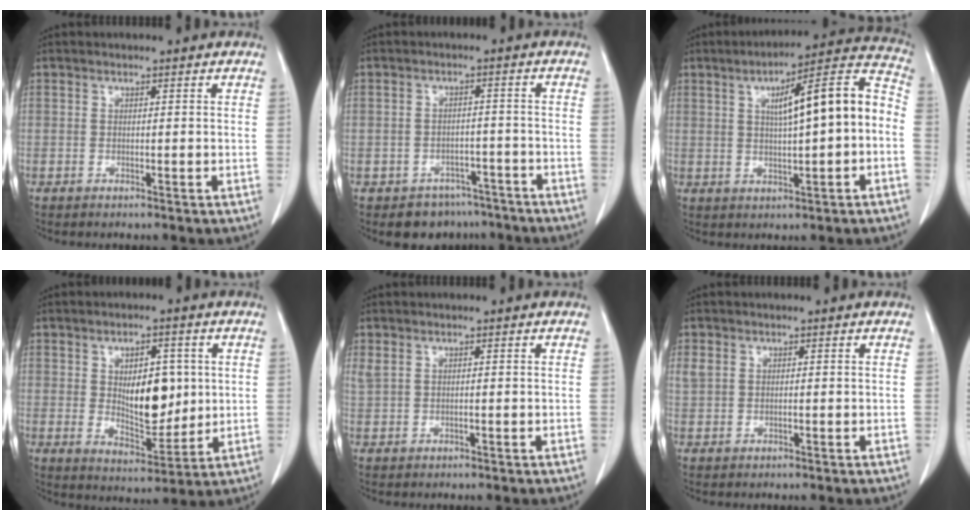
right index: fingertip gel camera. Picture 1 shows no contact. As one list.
[{"total": 6.2, "force": [-4.9, 3.9, 0.1], "torque": [0.017, 0.019, -0.066]}, {"total": 13.3, "force": [0.6, 1.8, 13.2], "torque": [-0.183, 0.041, 0.008]}, {"total": 9.4, "force": [1.3, 4.4, 8.2], "torque": [-0.127, -0.004, 0.033]}, {"total": 1.2, "force": [0.6, 0.6, 0.9], "torque": [-0.033, 0.010, 0.022]}, {"total": 1.5, "force": [0.6, 1.1, 0.8], "torque": [-0.026, 0.011, 0.016]}]